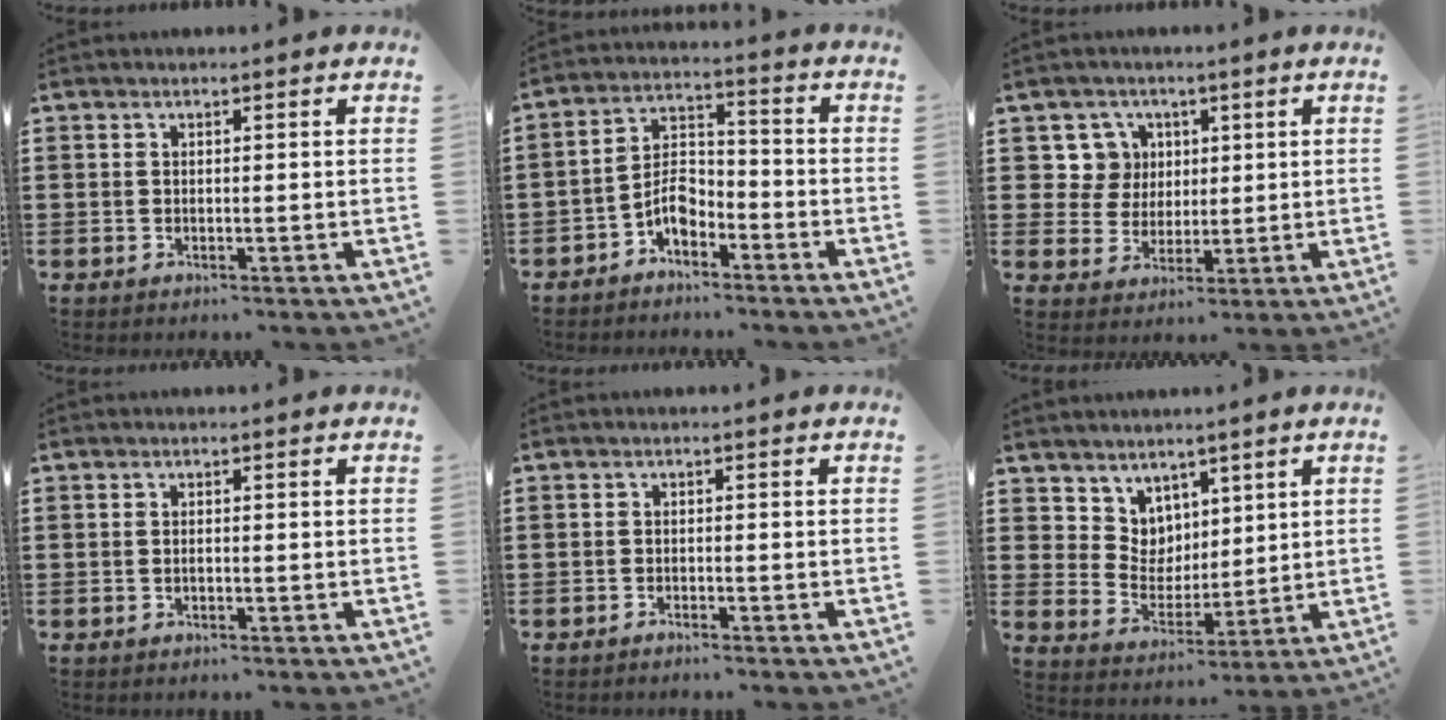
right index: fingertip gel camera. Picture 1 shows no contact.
{"total": 5.7, "force": [-3.4, 3.0, 3.5], "torque": [-0.076, 0.013, -0.067]}
{"total": 6.3, "force": [2.2, 5.8, 1.0], "torque": [-0.045, 0.013, 0.042]}
{"total": 0.5, "force": [-0.2, 0.2, 0.5], "torque": [-0.011, -0.003, -0.003]}
{"total": 0.9, "force": [-0.9, -0.1, 0.1], "torque": [-0.005, -0.001, -0.018]}
{"total": 6.0, "force": [4.2, 4.3, -0.4], "torque": [-0.028, -0.017, 0.082]}